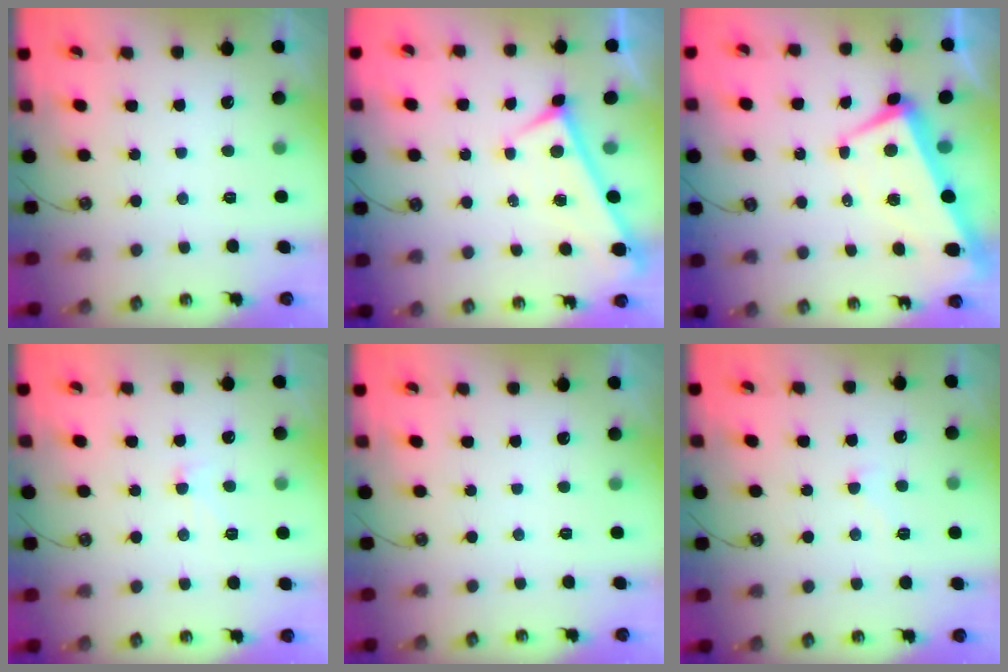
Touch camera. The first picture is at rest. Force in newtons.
{"total": 0.0}
{"total": 2.0, "press": 1.6, "slide": 1.2}
{"total": 0.9, "press": 0.8, "slide": 0.4}
{"total": 0.0}
{"total": 3.7, "press": 3.7, "slide": 0.4}